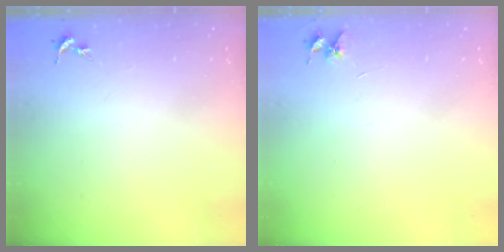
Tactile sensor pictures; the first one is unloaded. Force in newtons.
{"total": 3.6, "press": 3.6, "slide": 0.5}